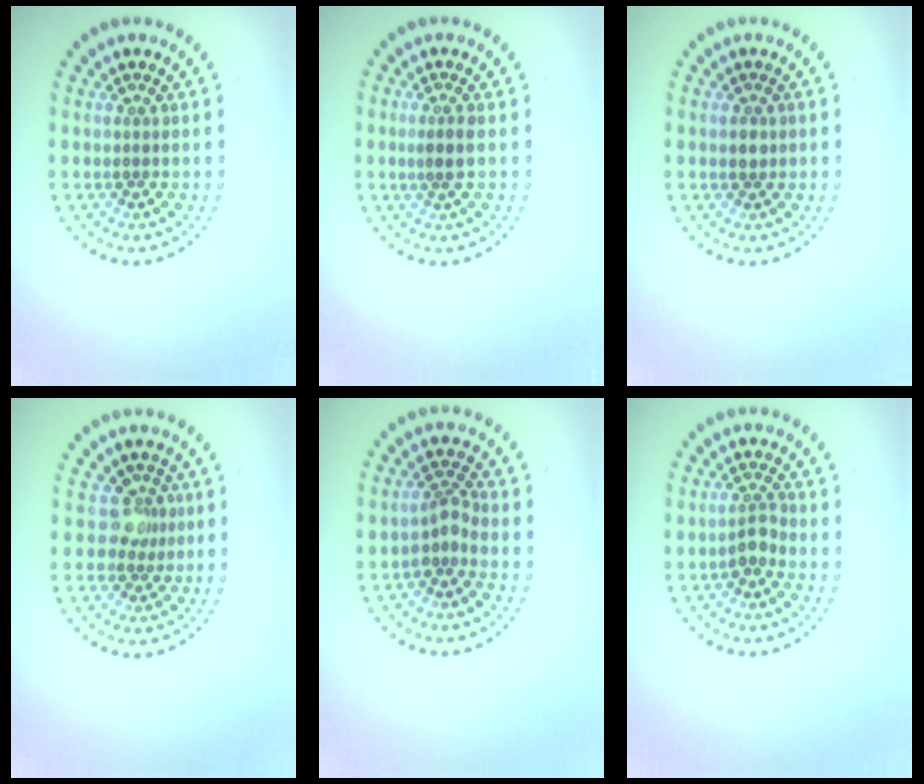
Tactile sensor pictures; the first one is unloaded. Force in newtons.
{"total": 1.2, "press": 0.9, "slide": 0.7}
{"total": 1.0, "press": 0.9, "slide": 0.3}
{"total": 2.0, "press": 1.5, "slide": 1.4}
{"total": 1.9, "press": 1.4, "slide": 1.3}
{"total": 1.6, "press": 1.4, "slide": 0.8}